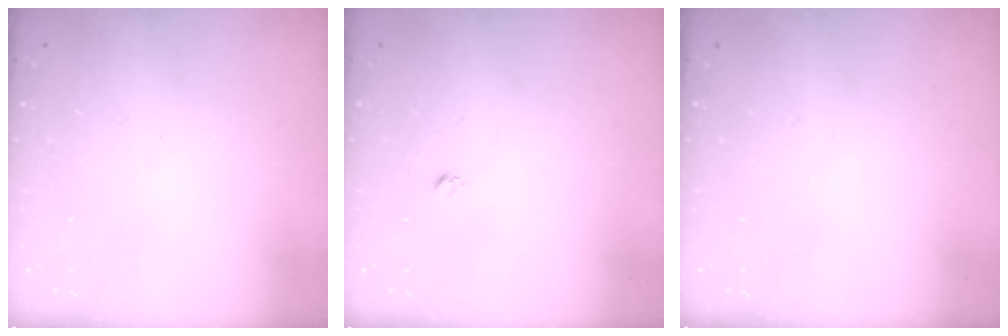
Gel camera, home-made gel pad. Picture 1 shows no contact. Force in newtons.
{"total": 2.7, "press": 2.7, "slide": 0.3}
{"total": 0.0}